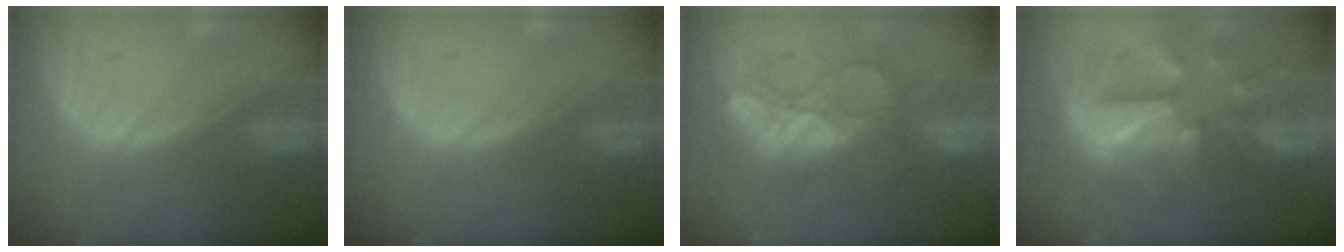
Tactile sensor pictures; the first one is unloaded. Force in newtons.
{"total": 0.0}
{"total": 9.4, "press": 8.5, "slide": 4.0}
{"total": 12.3, "press": 12.3, "slide": 1.2}